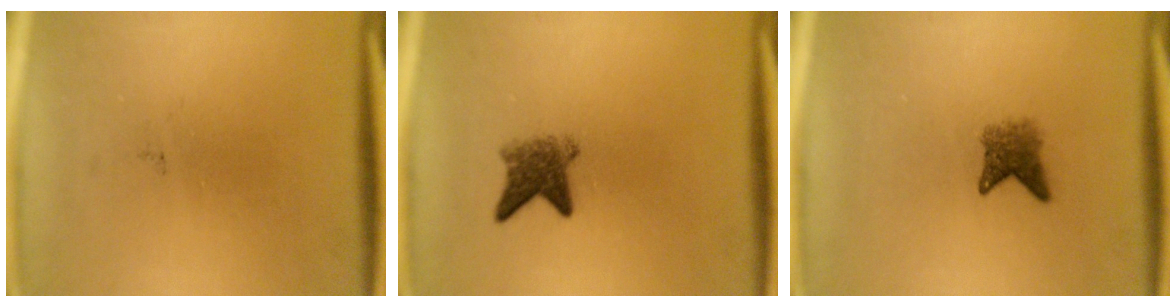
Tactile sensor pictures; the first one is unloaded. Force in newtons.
{"total": 3.8}
{"total": 2.8}